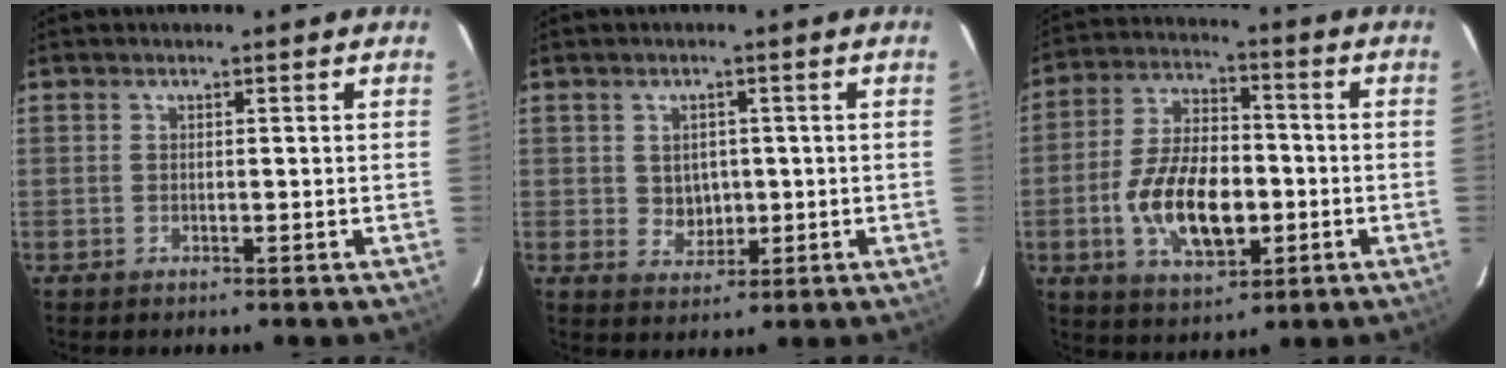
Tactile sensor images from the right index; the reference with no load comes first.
{"total": 3.9, "force": [0.3, 3.6, 1.5], "torque": [-0.027, 0.006, 0.013]}
{"total": 14.6, "force": [-3.5, 7.5, 12.0], "torque": [-0.239, 0.006, -0.054]}